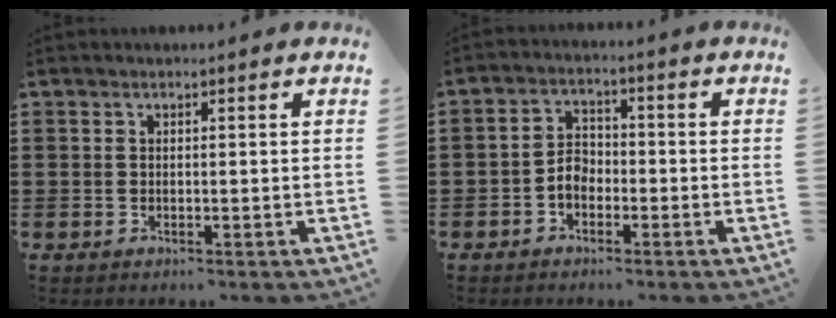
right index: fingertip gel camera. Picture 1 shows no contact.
{"total": 3.5, "force": [-1.7, 2.3, 2.0], "torque": [-0.054, 0.003, -0.040]}